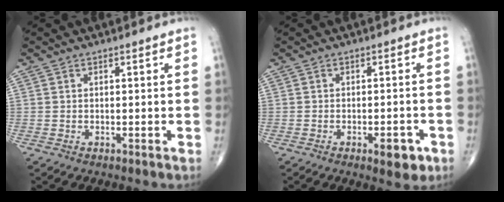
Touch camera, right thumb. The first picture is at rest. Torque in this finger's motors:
{"motor_torque": [0.83, 0.33, 0.44, -0.60, 0.18]}